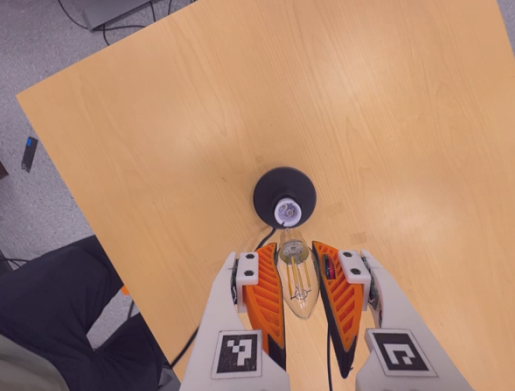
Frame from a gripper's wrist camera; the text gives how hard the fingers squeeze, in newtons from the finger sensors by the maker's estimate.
{"total": 22.6, "left": 24.6, "right": 20.6}